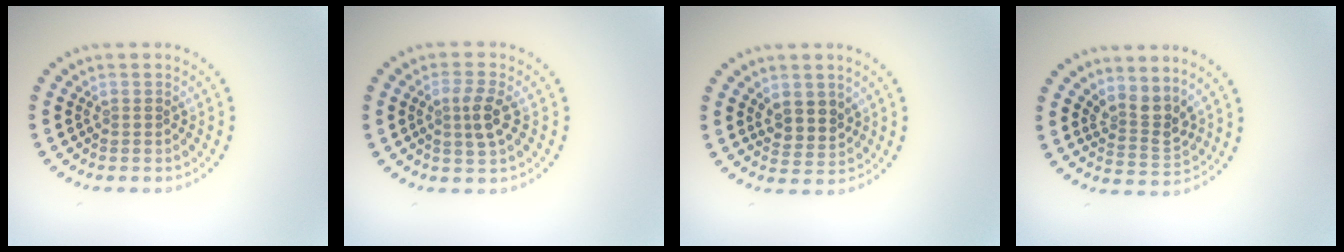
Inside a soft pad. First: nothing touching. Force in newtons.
{"total": 2.4, "press": 2.3, "slide": 0.8}
{"total": 2.4, "press": 2.3, "slide": 0.9}
{"total": 2.7, "press": 2.0, "slide": 1.9}